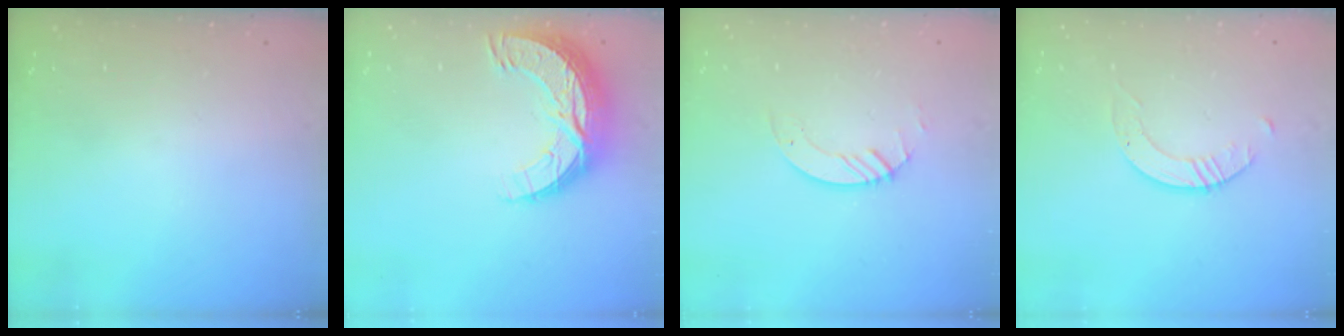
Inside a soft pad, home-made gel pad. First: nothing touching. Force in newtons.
{"total": 12.7, "press": 12.6, "slide": 0.9}
{"total": 2.6, "press": 2.6, "slide": 0.3}
{"total": 1.7, "press": 1.7, "slide": 0.2}